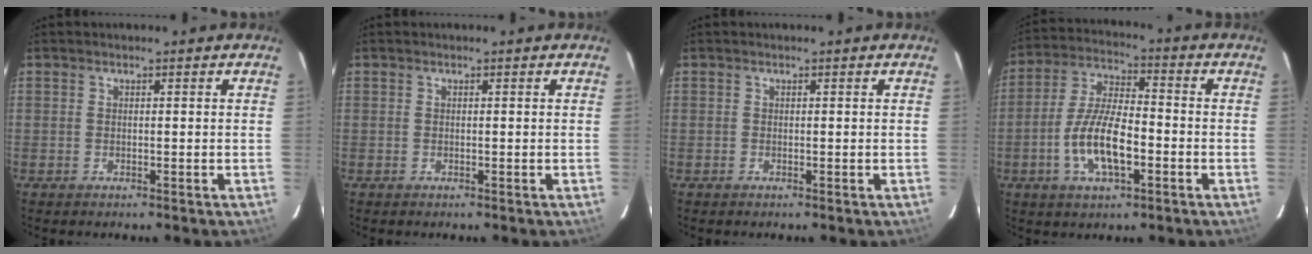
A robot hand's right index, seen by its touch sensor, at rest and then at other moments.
{"total": 0.0}
{"total": 0.0}
{"total": 11.7, "force": [-3.8, 4.4, 10.2], "torque": [-0.209, 0.001, -0.071]}